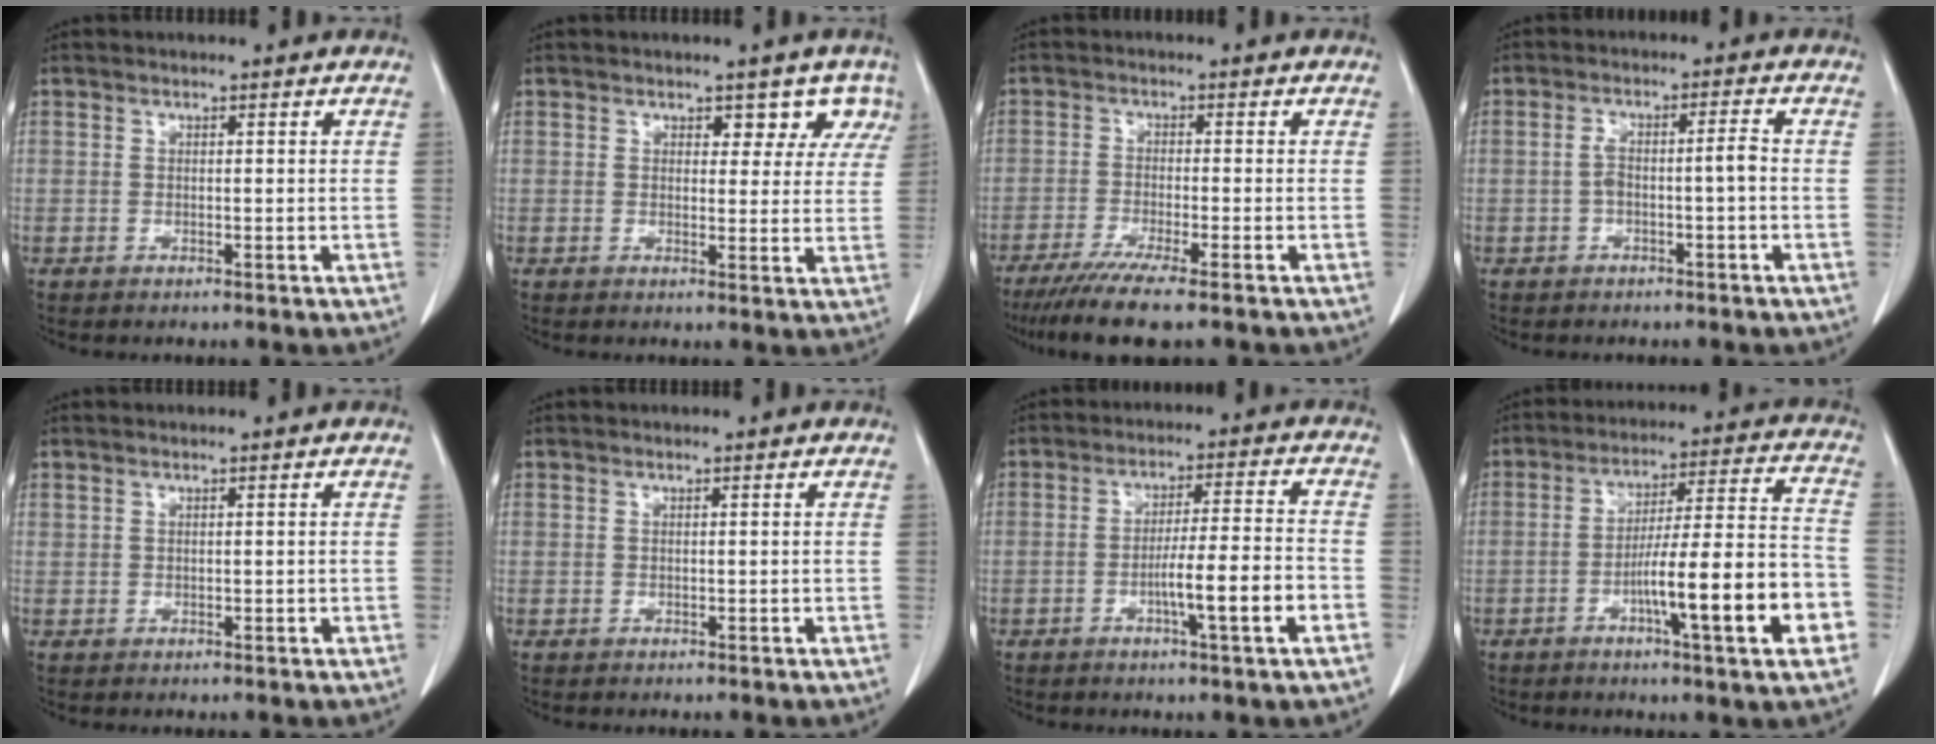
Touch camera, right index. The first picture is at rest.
{"total": 4.6, "force": [3.3, 2.9, 1.4], "torque": [0.010, -0.005, 0.024]}
{"total": 7.1, "force": [-5.6, -0.6, 4.4], "torque": [-0.064, -0.019, -0.092]}
{"total": 3.8, "force": [-1.0, 0.5, 3.7], "torque": [-0.069, 0.019, -0.012]}
{"total": 0.0}
{"total": 0.0}
{"total": 8.7, "force": [-3.3, -0.4, 8.0], "torque": [-0.127, 0.002, -0.053]}
{"total": 15.9, "force": [-5.7, 0.8, 14.8], "torque": [-0.224, 0.009, -0.086]}